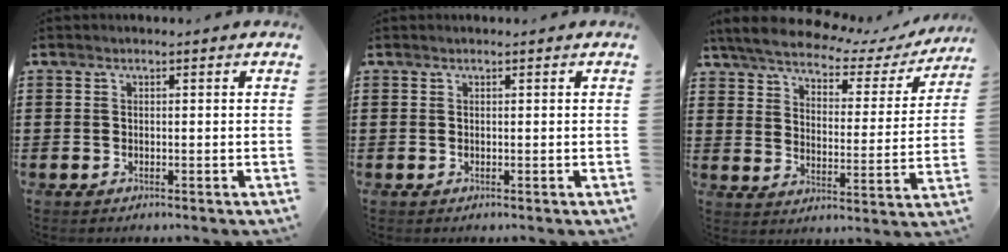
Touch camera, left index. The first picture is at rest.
{"total": 0.0}
{"total": 5.4, "force": [4.9, 1.1, 2.1], "torque": [-0.065, -0.028, 0.080]}